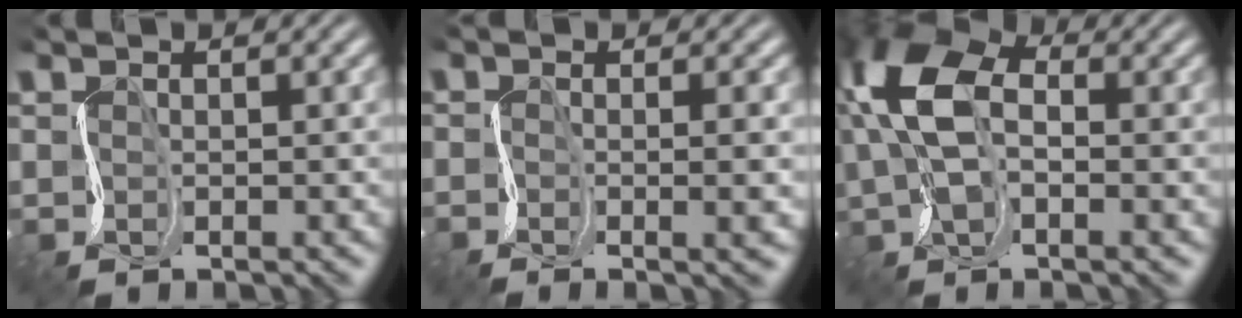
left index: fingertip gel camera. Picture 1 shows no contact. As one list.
[{"total": 3.4, "force": [0.0, 1.0, 3.2], "torque": [-0.019, 0.009, -0.018]}, {"total": 8.6, "force": [1.4, 5.2, 6.8], "torque": [-0.153, 0.010, 0.022]}]